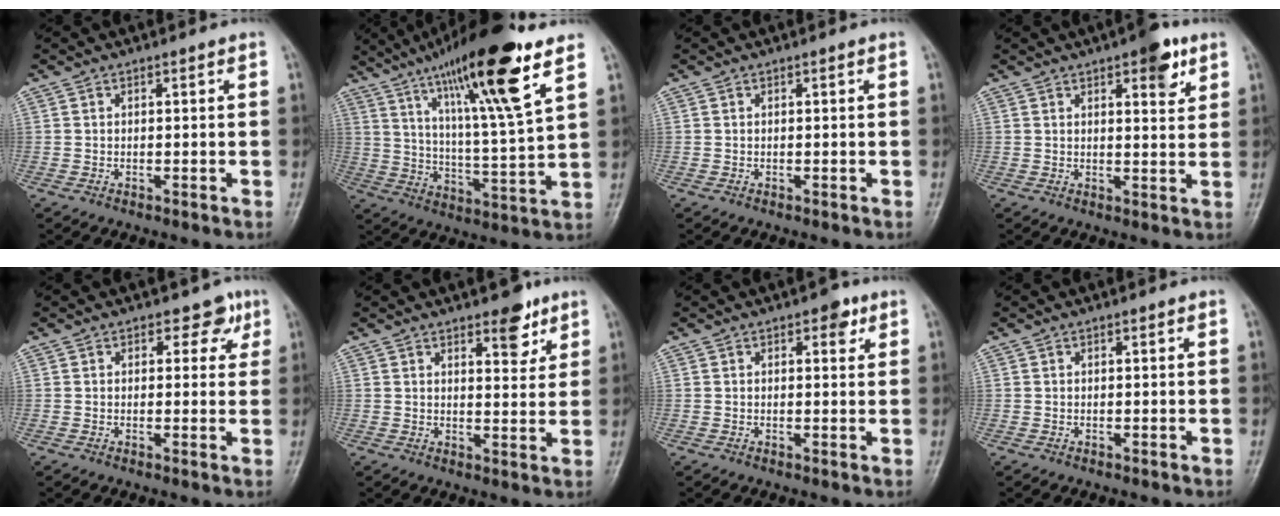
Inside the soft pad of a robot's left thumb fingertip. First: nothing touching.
{"total": 20.4, "force": [12.1, 2.4, 16.3], "torque": [-0.259, -0.050, 0.203]}
{"total": 0.0}
{"total": 6.5, "force": [3.6, 2.4, 4.9], "torque": [-0.047, -0.015, 0.042]}
{"total": 3.9, "force": [1.9, 2.9, 1.8], "torque": [0.013, -0.004, 0.018]}
{"total": 6.0, "force": [3.8, 2.7, 3.8], "torque": [-0.029, -0.022, 0.049]}
{"total": 2.7, "force": [1.4, 1.6, 1.7], "torque": [-0.007, -0.002, 0.014]}
{"total": 0.0}